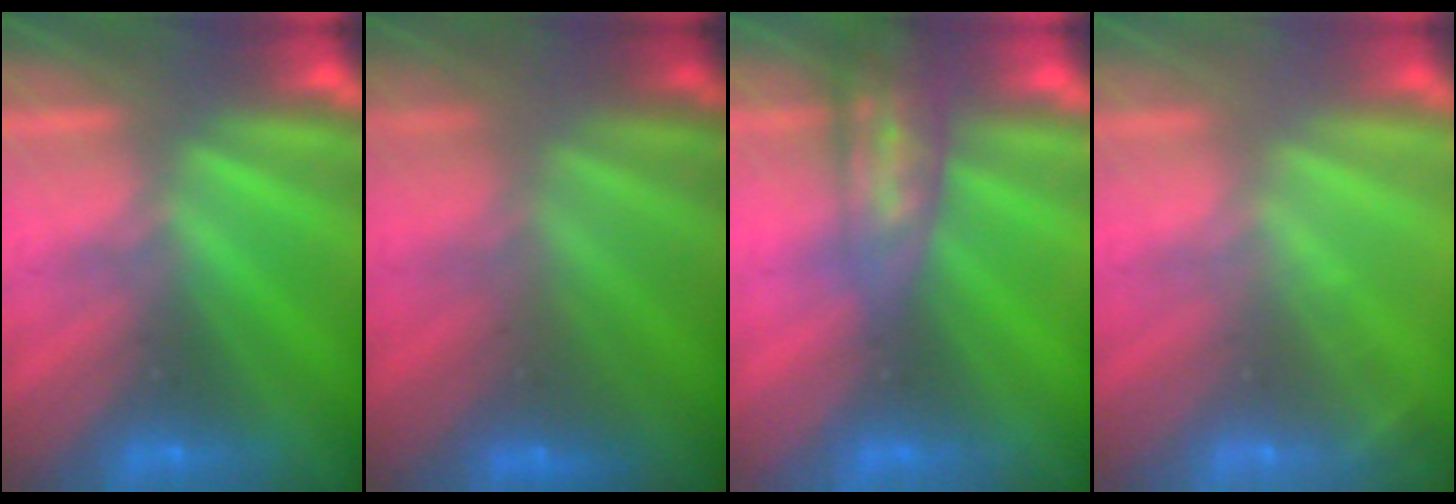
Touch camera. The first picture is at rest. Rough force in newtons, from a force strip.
{"total": 2.4}
{"total": 2.7}
{"total": 1.8}